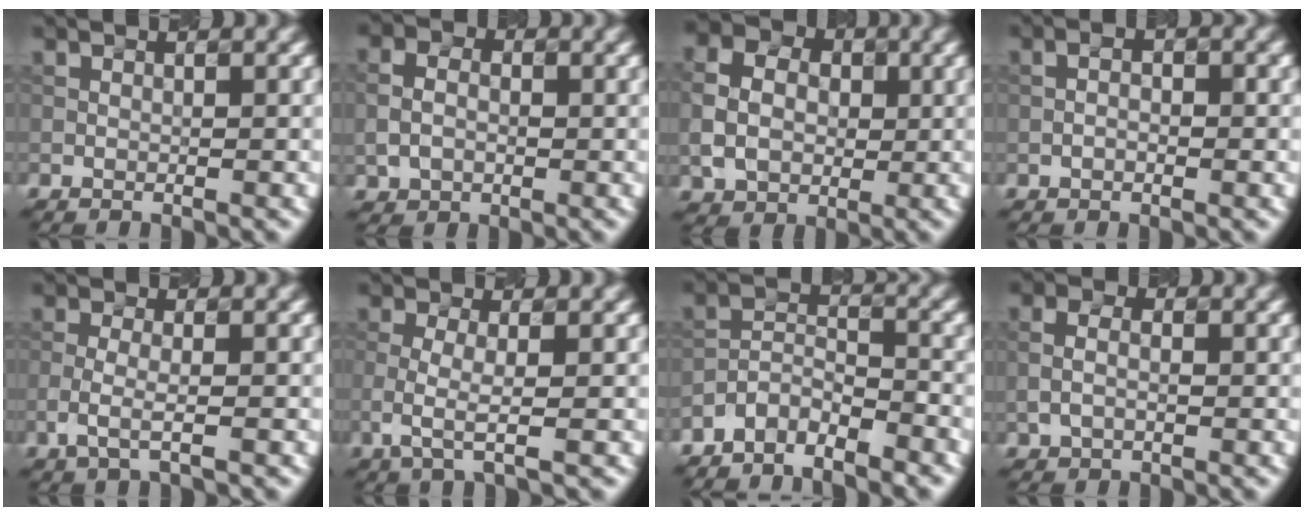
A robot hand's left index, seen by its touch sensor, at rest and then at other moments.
{"total": 2.9, "force": [-0.1, 2.4, 1.6], "torque": [-0.039, 0.004, 0.002]}
{"total": 5.3, "force": [0.2, 4.5, 2.8], "torque": [-0.067, 0.006, 0.001]}
{"total": 1.5, "force": [-0.4, 0.7, 1.2], "torque": [-0.010, -0.002, -0.009]}
{"total": 1.8, "force": [-0.8, 0.6, 1.6], "torque": [-0.043, 0.001, -0.017]}
{"total": 2.5, "force": [-0.7, 0.7, 2.3], "torque": [-0.058, -0.003, -0.013]}
{"total": 3.2, "force": [-2.9, 1.0, 0.8], "torque": [-0.017, 0.010, -0.061]}
{"total": 1.9, "force": [-0.2, 1.4, 1.3], "torque": [-0.041, 0.006, -0.003]}